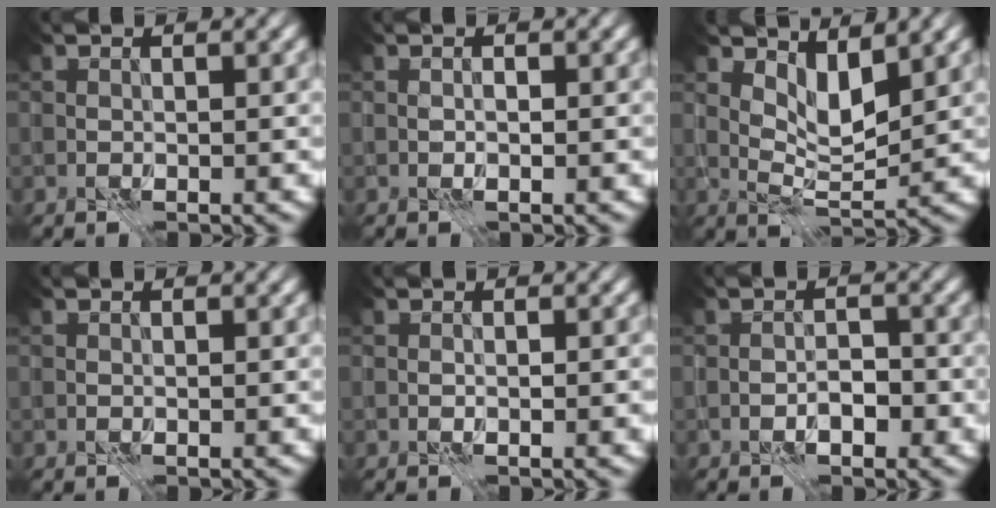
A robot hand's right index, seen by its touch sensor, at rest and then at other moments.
{"total": 0.0}
{"total": 3.4, "force": [2.1, 1.2, 2.4], "torque": [-0.050, -0.011, 0.040]}
{"total": 0.0}
{"total": 1.0, "force": [-0.3, 0.3, 0.9], "torque": [-0.016, 0.002, -0.005]}
{"total": 1.7, "force": [-0.8, 0.8, 1.2], "torque": [-0.019, 0.007, -0.013]}